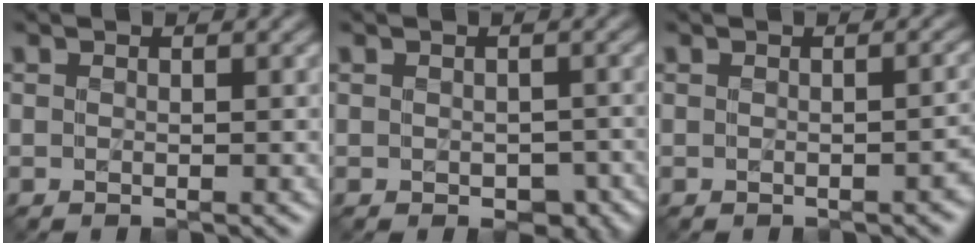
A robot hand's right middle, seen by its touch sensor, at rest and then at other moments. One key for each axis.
{"total": 2.6, "fx": -0.8, "fy": 1.8, "fz": 1.8, "tx": -0.023, "ty": -0.012, "tz": -0.006}
{"total": 1.4, "fx": -0.7, "fy": 0.5, "fz": 1.1, "tx": -0.015, "ty": 0.002, "tz": -0.007}